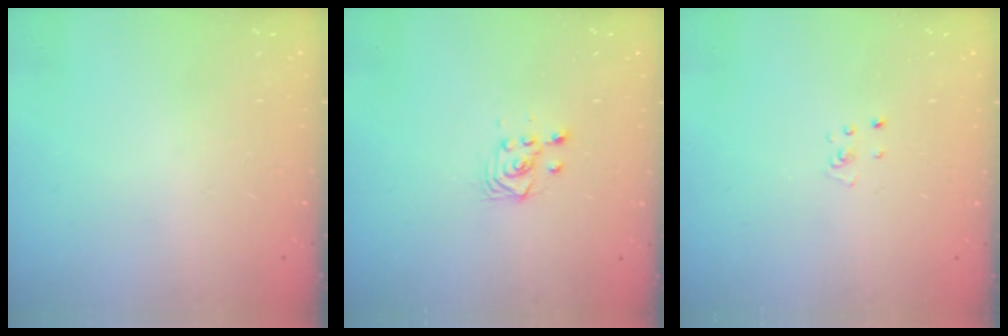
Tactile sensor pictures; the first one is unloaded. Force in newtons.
{"total": 2.9, "press": 2.9, "slide": 0.6}
{"total": 2.6, "press": 2.6, "slide": 0.3}